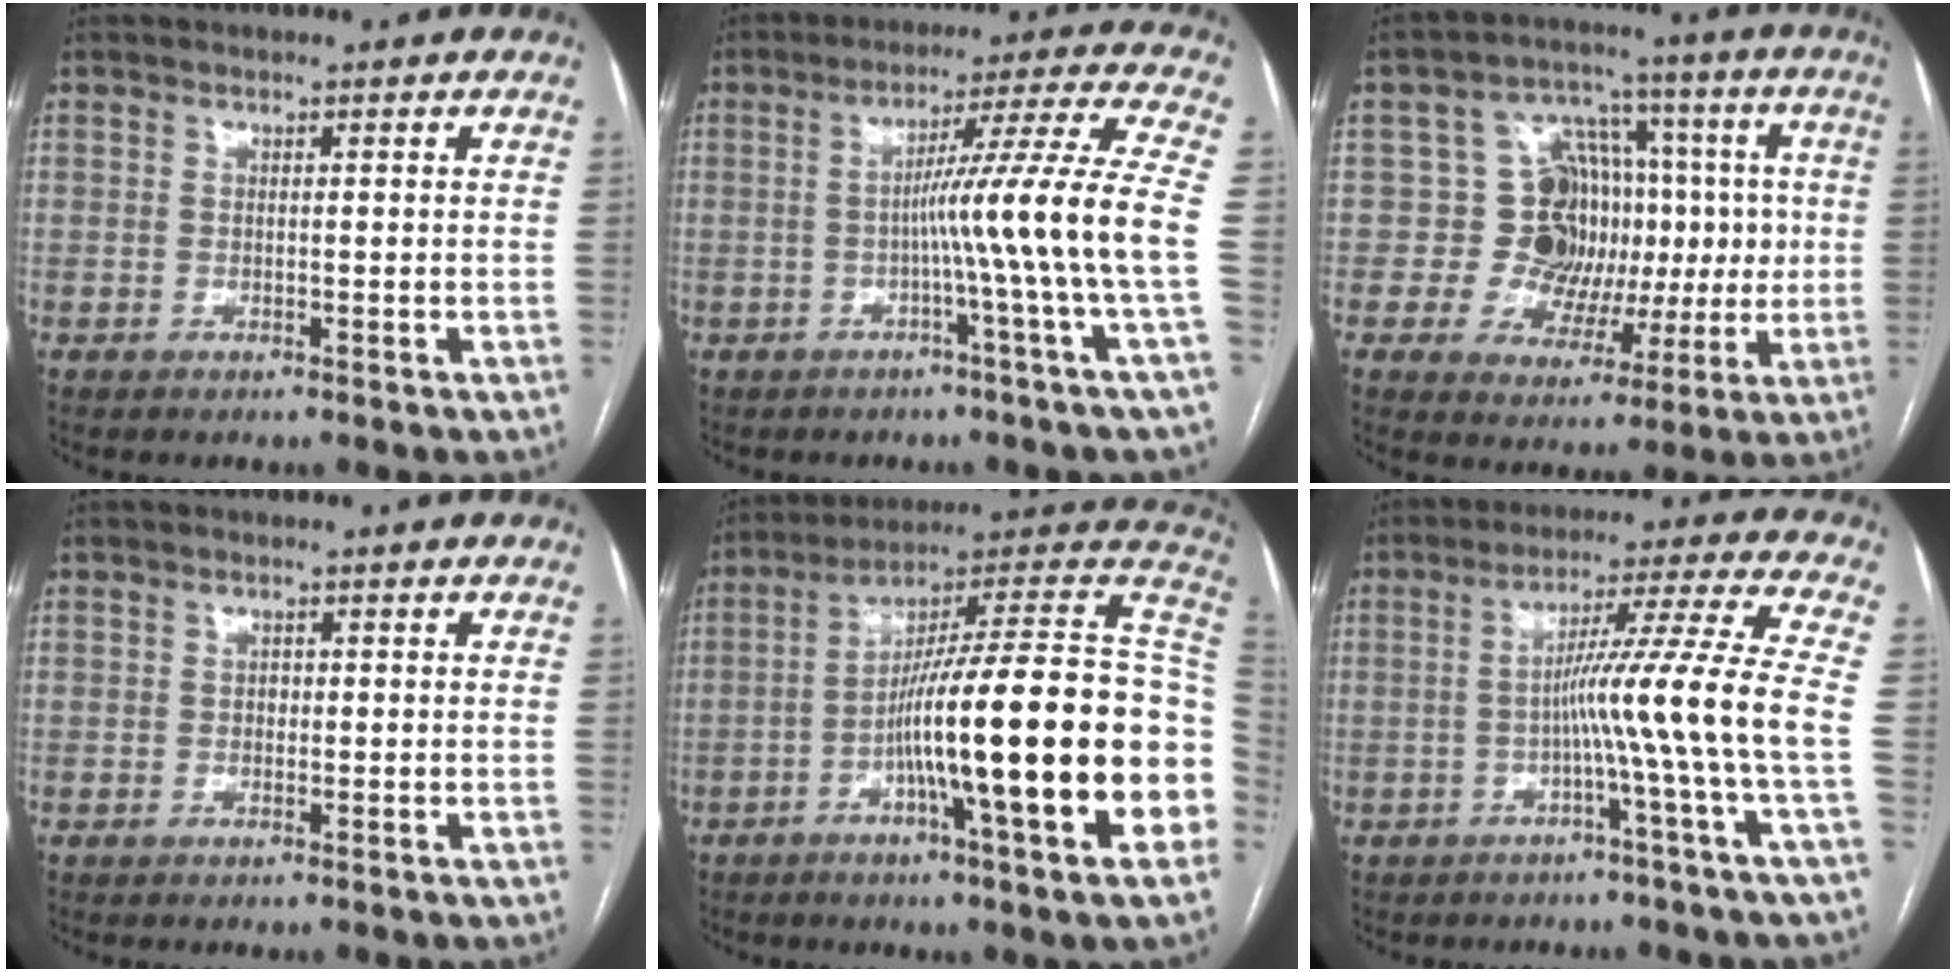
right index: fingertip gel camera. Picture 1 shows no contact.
{"total": 12.7, "force": [-2.3, -3.2, 12.1], "torque": [-0.176, 0.005, -0.039]}
{"total": 12.8, "force": [0.5, 10.6, 7.2], "torque": [-0.081, 0.051, 0.024]}
{"total": 0.8, "force": [0.0, 0.6, 0.4], "torque": [-0.004, 0.003, -0.002]}
{"total": 27.2, "force": [-5.1, 1.0, 26.7], "torque": [-0.305, 0.011, -0.095]}
{"total": 11.1, "force": [-2.5, -3.0, 10.4], "torque": [-0.165, 0.012, -0.043]}